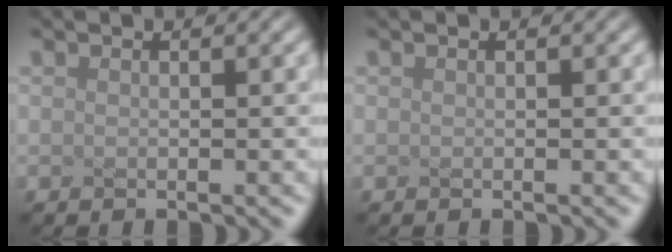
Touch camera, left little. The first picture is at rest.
{"total": 0.0}